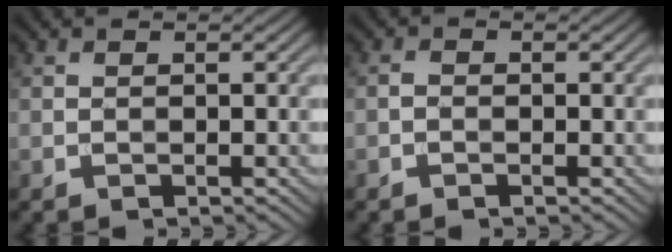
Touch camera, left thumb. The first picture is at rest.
{"total": 0.7, "force": [-0.5, 0.3, 0.4], "torque": [-0.008, 0.001, -0.012]}